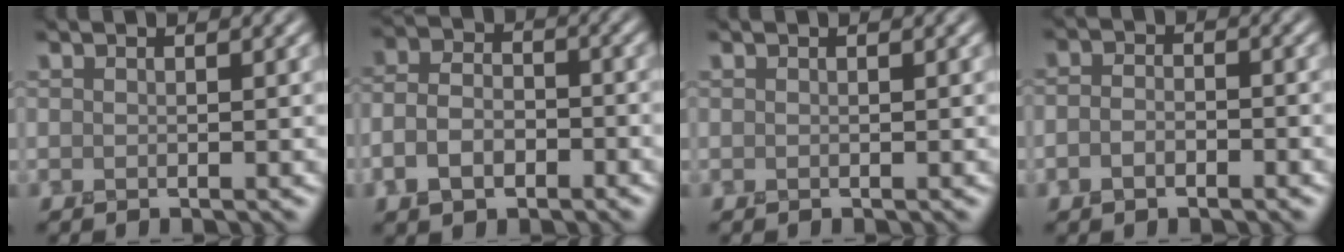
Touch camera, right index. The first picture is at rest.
{"total": 4.4, "force": [-1.7, 3.0, 2.8], "torque": [-0.052, 0.000, -0.038]}
{"total": 0.0}
{"total": 2.1, "force": [-0.9, 1.3, 1.4], "torque": [-0.023, 0.001, -0.022]}